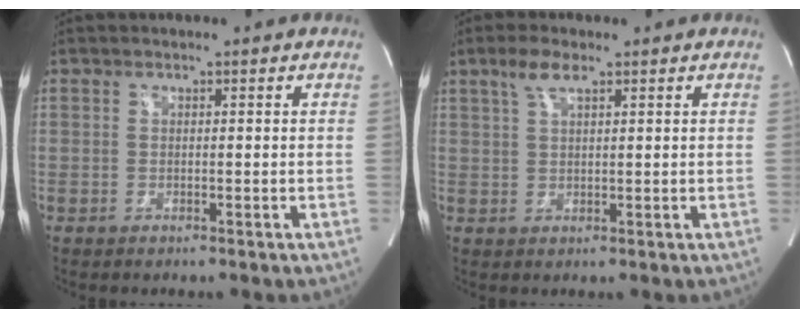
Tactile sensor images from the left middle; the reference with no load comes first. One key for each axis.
{"total": 3.3, "fx": 2.1, "fy": 0.8, "fz": 2.4, "tx": -0.056, "ty": 0.010, "tz": 0.044}